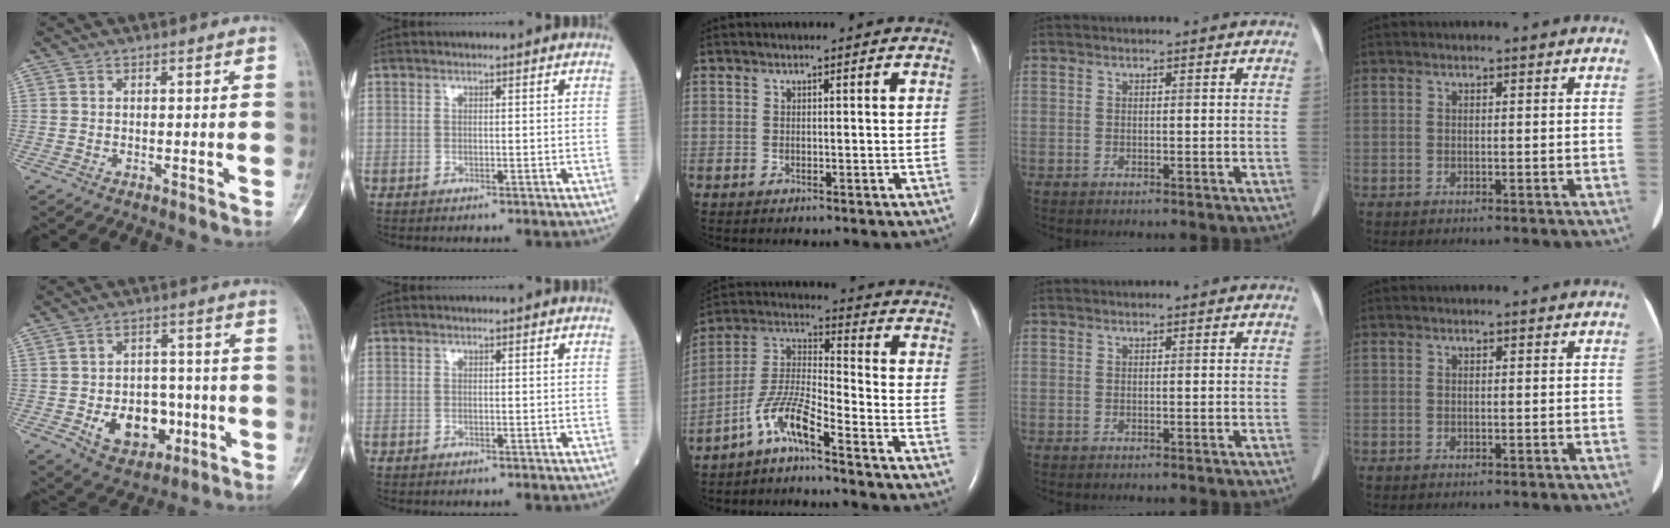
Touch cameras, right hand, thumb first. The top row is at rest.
{"thumb": {"total": 11.5, "force": [-3.1, 8.2, 7.4], "torque": [-0.069, 0.020, -0.037]}, "middle": {"total": 8.0, "force": [-5.8, 0.4, 5.4], "torque": [-0.125, 0.006, -0.117]}}